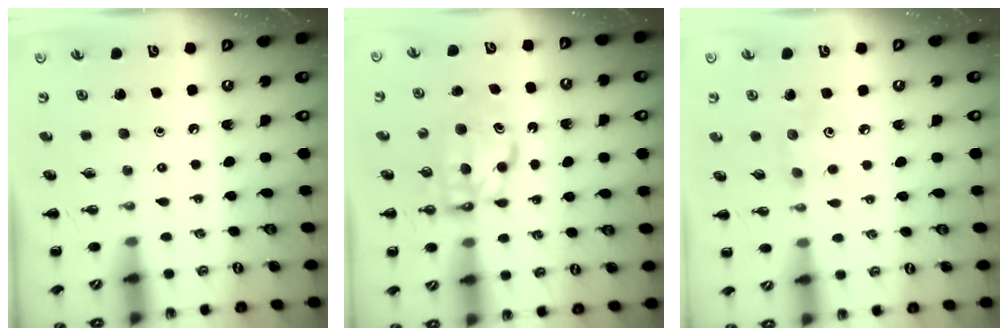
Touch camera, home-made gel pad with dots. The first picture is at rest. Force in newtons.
{"total": 6.8, "press": 6.8, "slide": 0.6}
{"total": 4.0, "press": 3.9, "slide": 1.1}